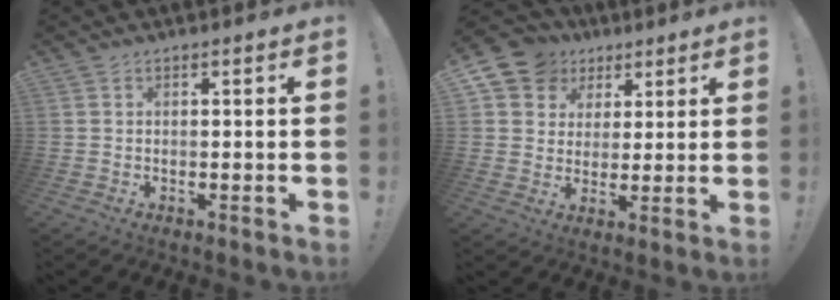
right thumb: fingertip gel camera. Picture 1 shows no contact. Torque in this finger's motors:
{"motor_torque": [-0.24, 0.53, 0.20, -0.05, 0.08]}